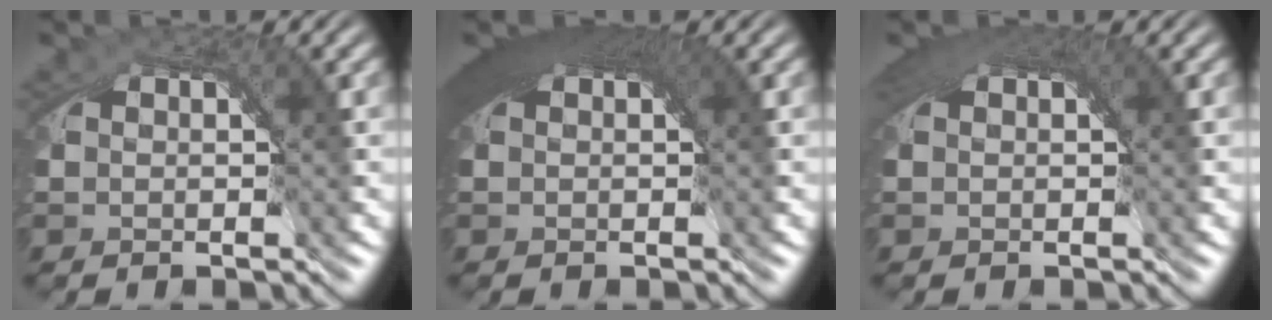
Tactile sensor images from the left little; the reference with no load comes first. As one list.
[{"total": 5.4, "force": [1.7, 1.9, 4.8], "torque": [-0.057, 0.014, 0.018]}, {"total": 2.0, "force": [0.7, 0.5, 1.8], "torque": [-0.018, 0.000, 0.009]}]